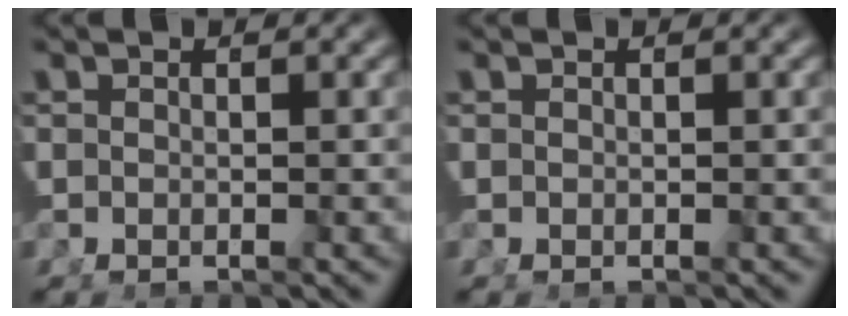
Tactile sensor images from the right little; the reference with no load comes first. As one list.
[{"total": 0.0}]